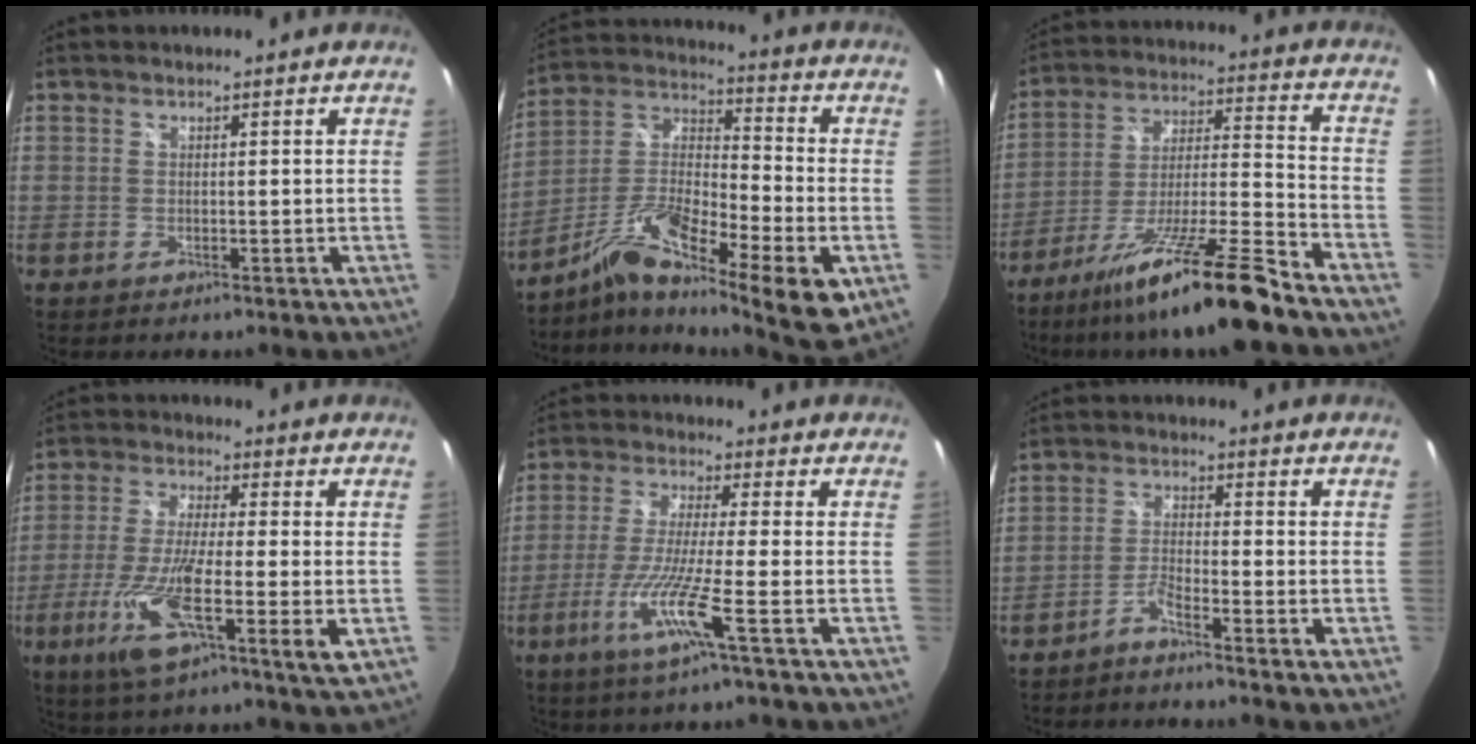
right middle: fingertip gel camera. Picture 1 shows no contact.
{"total": 19.3, "force": [-8.9, 4.9, 16.4], "torque": [-0.283, -0.021, -0.162]}
{"total": 17.3, "force": [-13.4, -0.6, 11.0], "torque": [-0.204, -0.016, -0.226]}
{"total": 14.0, "force": [-3.4, 2.0, 13.5], "torque": [-0.266, -0.022, -0.068]}
{"total": 9.6, "force": [-4.2, -1.4, 8.5], "torque": [-0.188, -0.015, -0.081]}
{"total": 2.8, "force": [-2.3, -0.5, 1.5], "torque": [-0.051, 0.004, -0.050]}